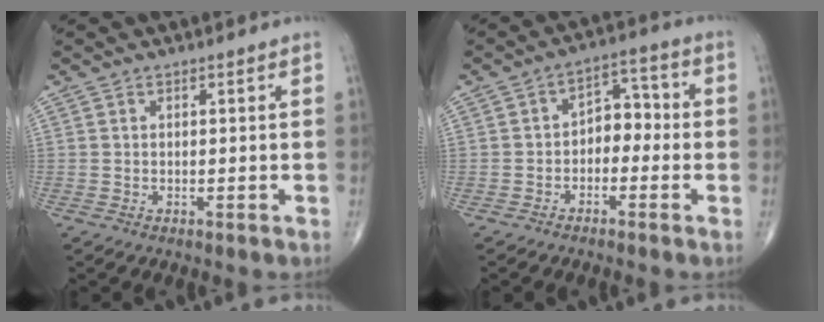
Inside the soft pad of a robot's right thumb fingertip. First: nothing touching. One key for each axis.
{"total": 6.3, "fx": -1.2, "fy": 4.4, "fz": 4.4, "tx": -0.036, "ty": 0.035, "tz": -0.034}